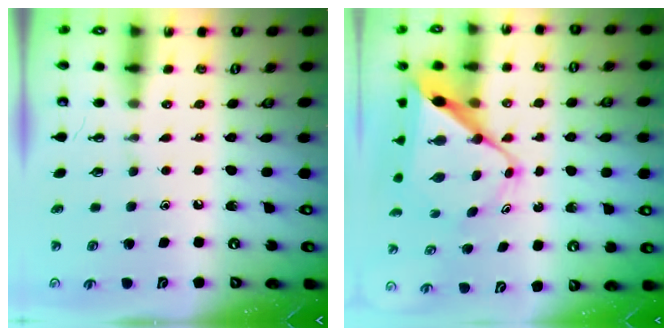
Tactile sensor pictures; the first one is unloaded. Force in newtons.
{"total": 12.1, "press": 12.1, "slide": 1.1}